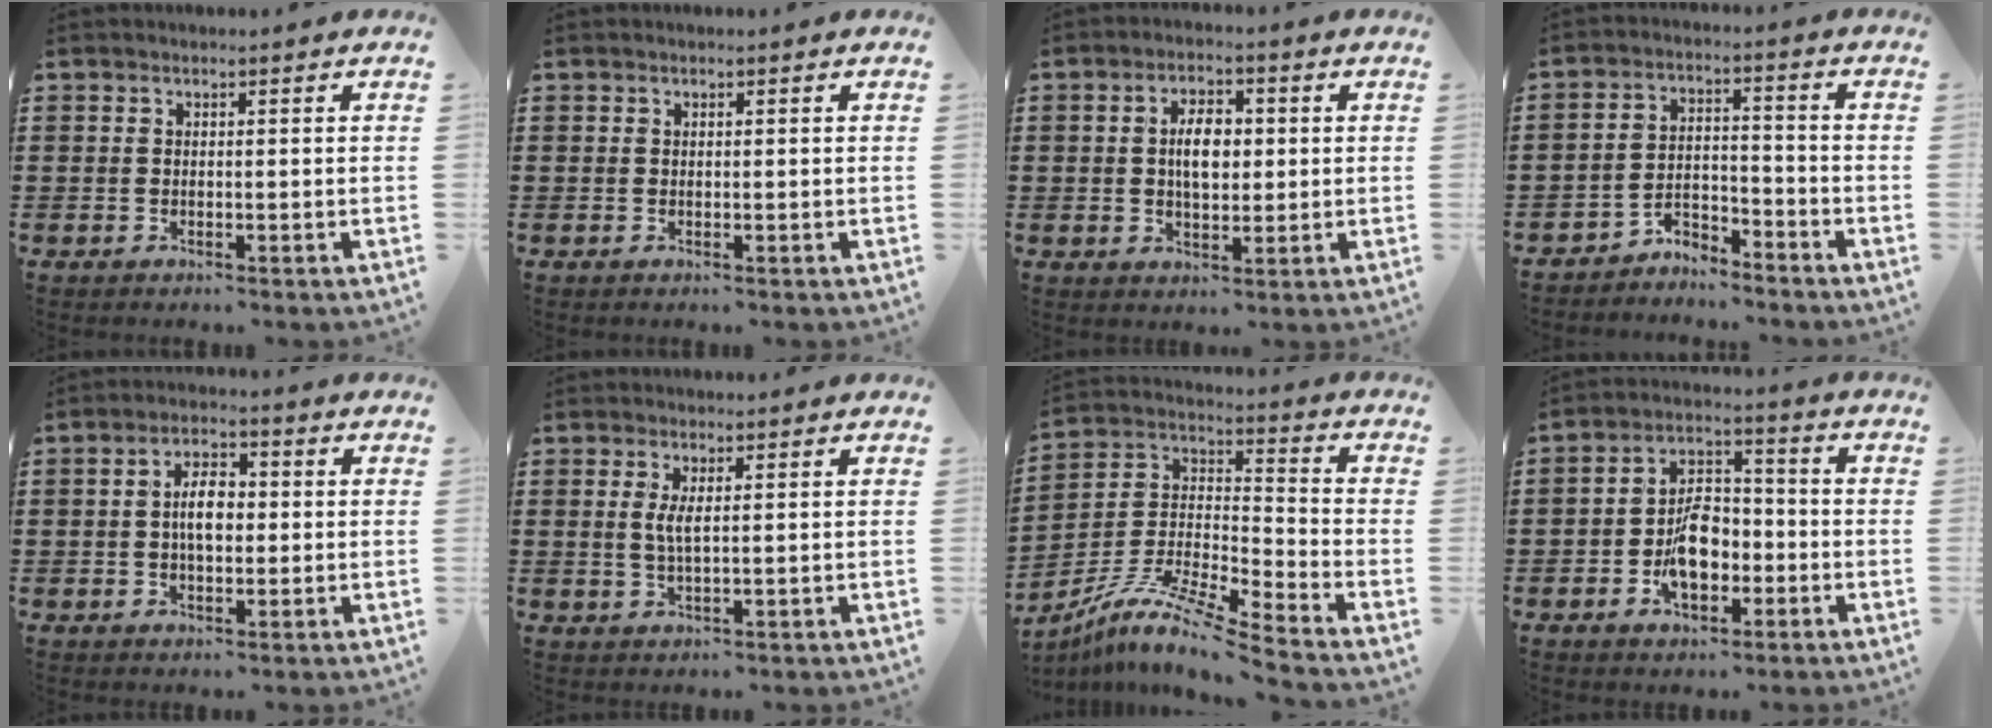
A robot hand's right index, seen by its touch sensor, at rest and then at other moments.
{"total": 0.0}
{"total": 5.3, "force": [0.4, 2.7, 4.6], "torque": [-0.077, 0.005, 0.001]}
{"total": 4.3, "force": [-4.2, 0.6, 0.2], "torque": [-0.011, 0.005, -0.089]}
{"total": 5.0, "force": [0.0, 2.4, 4.4], "torque": [-0.077, 0.006, -0.004]}
{"total": 2.7, "force": [0.6, 0.6, 2.5], "torque": [-0.051, 0.002, 0.010]}
{"total": 9.8, "force": [-8.2, 0.5, 5.2], "torque": [-0.114, -0.004, -0.171]}
{"total": 7.8, "force": [-2.3, 4.6, 5.9], "torque": [-0.111, 0.008, -0.044]}